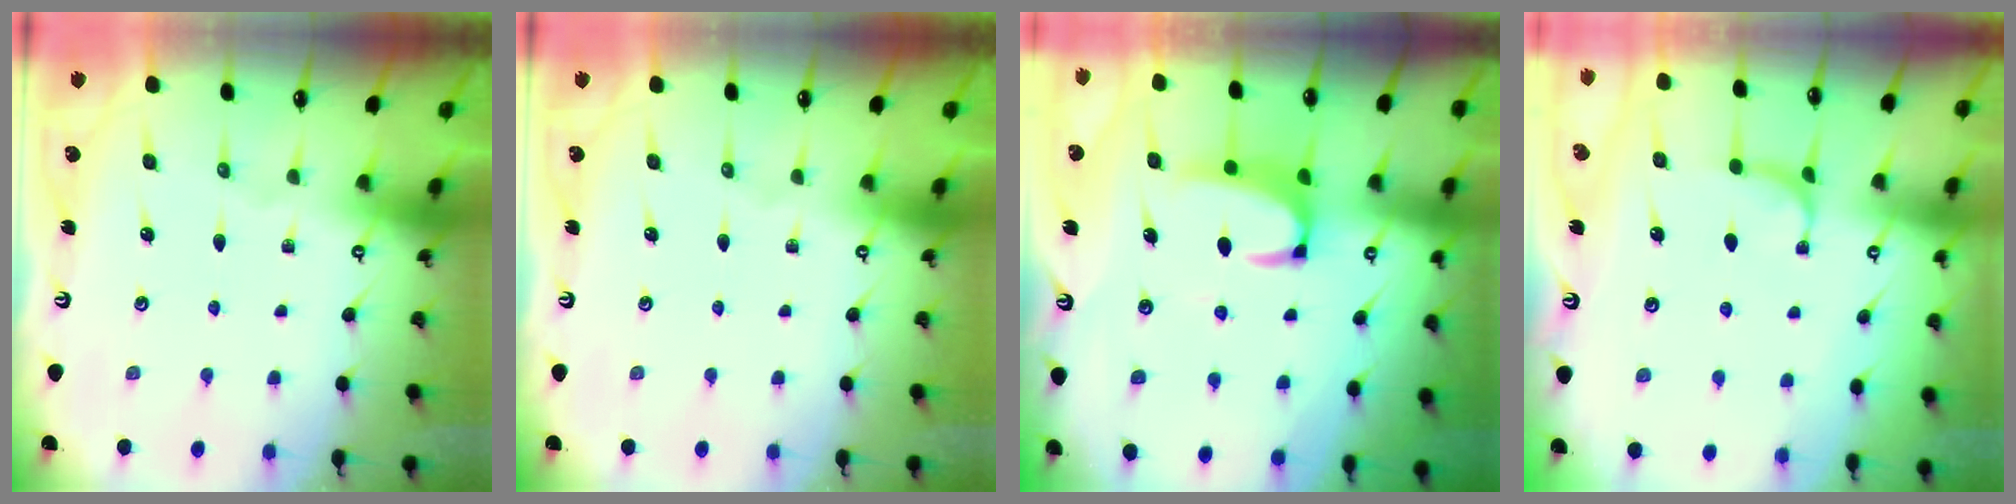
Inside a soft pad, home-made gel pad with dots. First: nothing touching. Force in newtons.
{"total": 0.0}
{"total": 2.8, "press": 2.7, "slide": 0.9}
{"total": 1.0, "press": 0.9, "slide": 0.6}